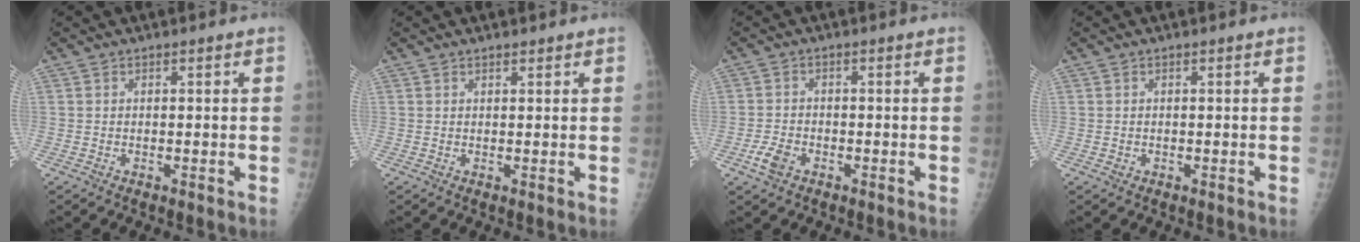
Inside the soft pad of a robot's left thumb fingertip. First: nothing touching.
{"total": 1.0, "force": [0.8, 0.3, 0.4], "torque": [-0.006, -0.006, 0.012]}
{"total": 3.6, "force": [-1.8, 2.3, 2.1], "torque": [-0.044, 0.004, -0.033]}
{"total": 0.7, "force": [0.2, 0.6, 0.4], "torque": [-0.004, 0.000, 0.003]}